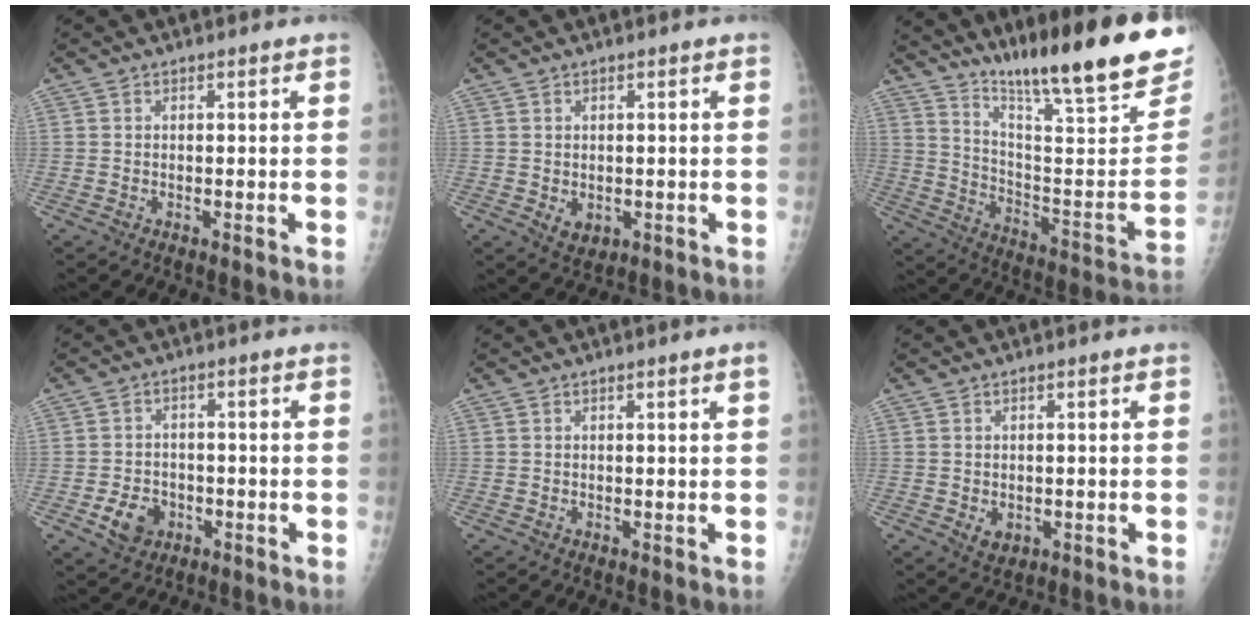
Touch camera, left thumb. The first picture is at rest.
{"total": 3.1, "force": [-0.4, 2.3, 2.0], "torque": [-0.022, -0.004, 0.005]}
{"total": 27.0, "force": [19.8, 3.5, 18.1], "torque": [-0.261, -0.107, 0.308]}
{"total": 5.8, "force": [-2.2, 4.6, 2.8], "torque": [-0.035, 0.011, -0.032]}
{"total": 1.3, "force": [0.6, -0.4, 1.1], "torque": [-0.020, -0.002, 0.010]}
{"total": 2.7, "force": [-0.5, 2.0, 1.7], "torque": [-0.017, -0.002, 0.002]}